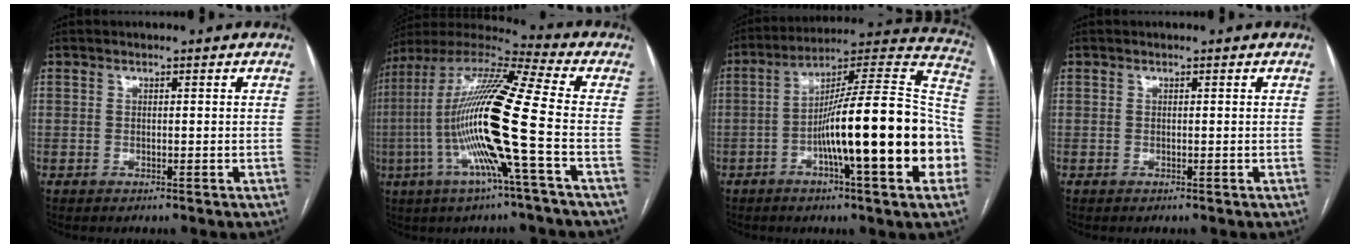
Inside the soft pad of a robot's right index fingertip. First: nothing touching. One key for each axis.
{"total": 19.3, "fx": -3.9, "fy": -0.4, "fz": 18.9, "tx": -0.373, "ty": -0.003, "tz": -0.089}
{"total": 24.9, "fx": -5.9, "fy": 2.4, "fz": 24.0, "tx": -0.288, "ty": 0.024, "tz": -0.090}
{"total": 0.0}